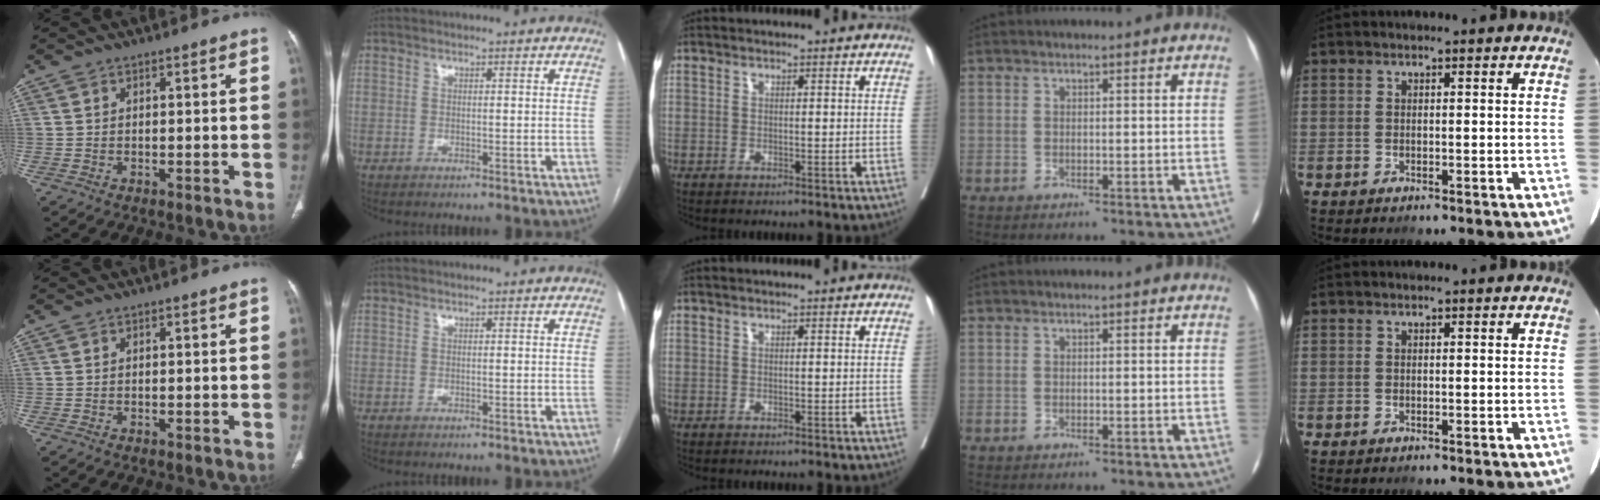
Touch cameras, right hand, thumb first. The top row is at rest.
{}